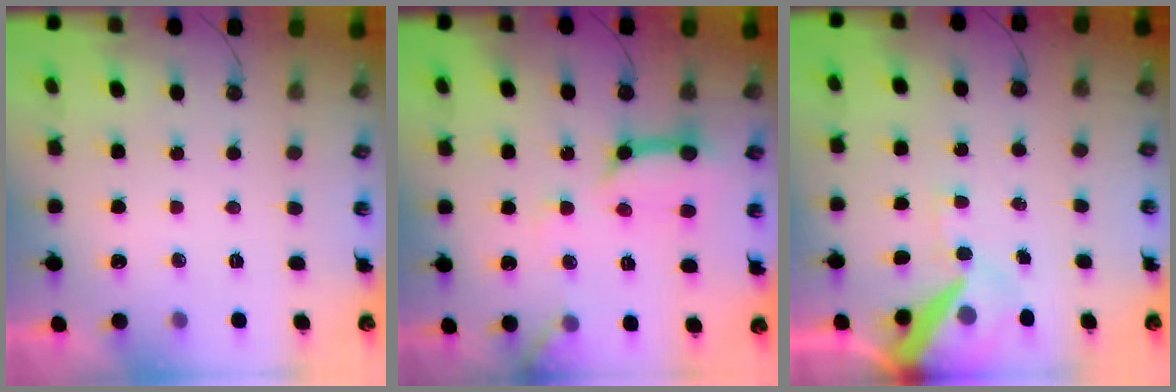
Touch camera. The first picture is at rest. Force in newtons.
{"total": 12.7, "press": 12.6, "slide": 1.2}
{"total": 14.8, "press": 14.7, "slide": 2.0}